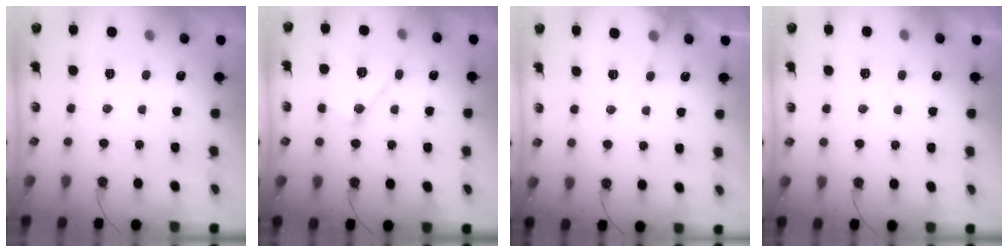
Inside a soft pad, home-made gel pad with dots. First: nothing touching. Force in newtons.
{"total": 12.8, "press": 12.7, "slide": 0.8}
{"total": 7.3, "press": 7.3, "slide": 0.7}
{"total": 4.4, "press": 4.3, "slide": 0.7}